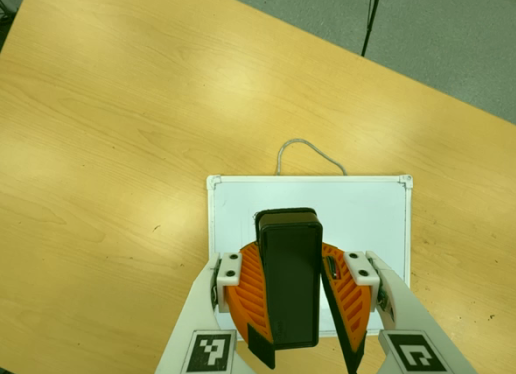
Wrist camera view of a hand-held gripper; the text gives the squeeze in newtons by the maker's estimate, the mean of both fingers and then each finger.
{"total": 9.6, "left": 9.9, "right": 9.3}